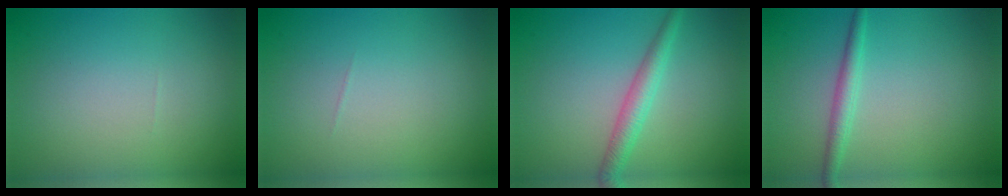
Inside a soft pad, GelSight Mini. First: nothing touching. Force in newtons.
{"total": 0.0}
{"total": 2.6, "press": 2.6, "slide": 0.2}
{"total": 1.9, "press": 1.9, "slide": 0.1}